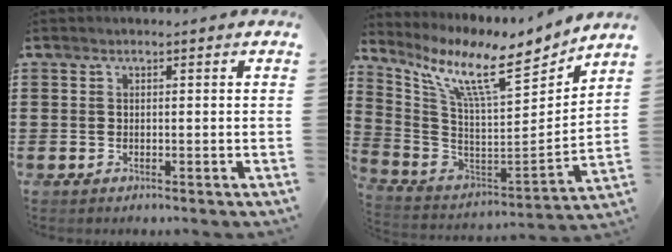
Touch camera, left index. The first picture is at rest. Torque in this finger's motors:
{"motor_torque": [2.14, 0.00, 0.36, 0.21]}